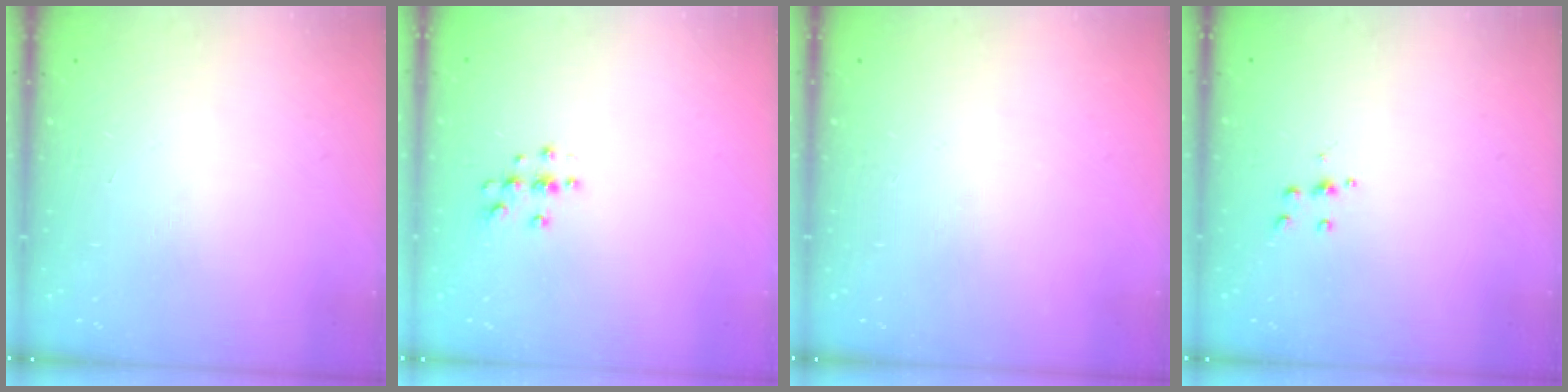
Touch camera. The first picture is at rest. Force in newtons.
{"total": 3.9, "press": 3.9, "slide": 0.4}
{"total": 0.0}
{"total": 3.5, "press": 3.5, "slide": 0.3}